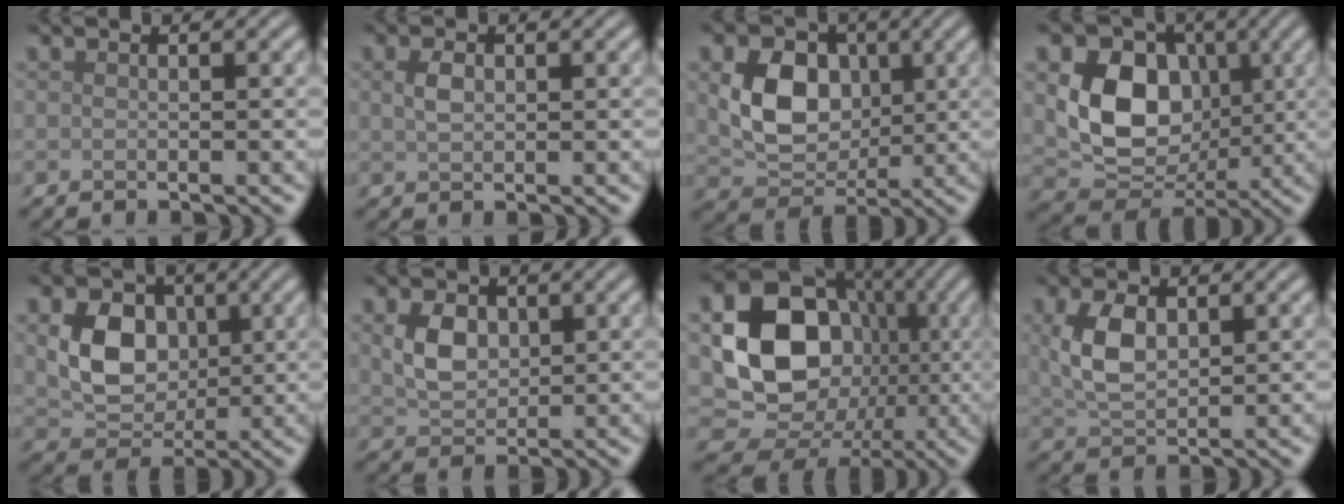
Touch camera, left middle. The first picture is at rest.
{"total": 1.7, "force": [0.5, 1.1, 1.2], "torque": [-0.028, 0.002, 0.011]}
{"total": 6.8, "force": [1.1, 5.2, 4.3], "torque": [-0.081, -0.001, 0.017]}
{"total": 9.7, "force": [1.4, 7.5, 6.0], "torque": [-0.124, -0.011, 0.026]}
{"total": 6.2, "force": [1.0, 4.8, 3.7], "torque": [-0.075, -0.002, 0.015]}
{"total": 3.6, "force": [0.9, 2.6, 2.3], "torque": [-0.050, 0.001, 0.016]}
{"total": 13.2, "force": [0.0, 10.7, 7.7], "torque": [-0.114, -0.015, -0.007]}
{"total": 4.7, "force": [1.3, 2.8, 3.5], "torque": [-0.088, 0.003, 0.029]}